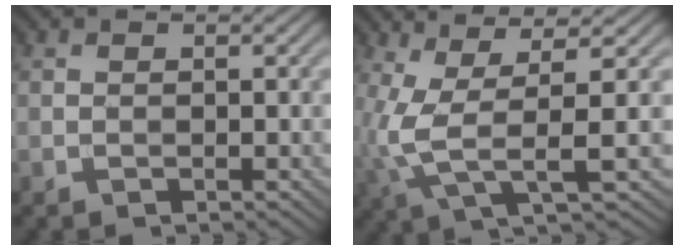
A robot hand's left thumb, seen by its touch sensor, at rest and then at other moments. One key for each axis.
{"total": 7.5, "fx": -0.1, "fy": 1.7, "fz": 7.3, "tx": -0.164, "ty": 0.003, "tz": -0.003}